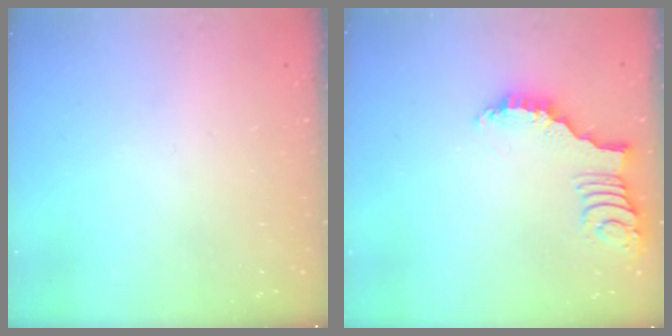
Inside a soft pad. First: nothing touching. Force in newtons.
{"total": 2.4, "press": 2.4, "slide": 0.4}